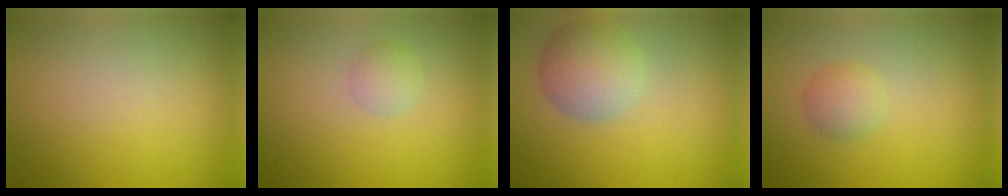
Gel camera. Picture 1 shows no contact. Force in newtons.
{"total": 1.4, "press": 1.4, "slide": 0.0}
{"total": 4.4, "press": 4.4, "slide": 0.4}
{"total": 1.8, "press": 1.8, "slide": 0.1}